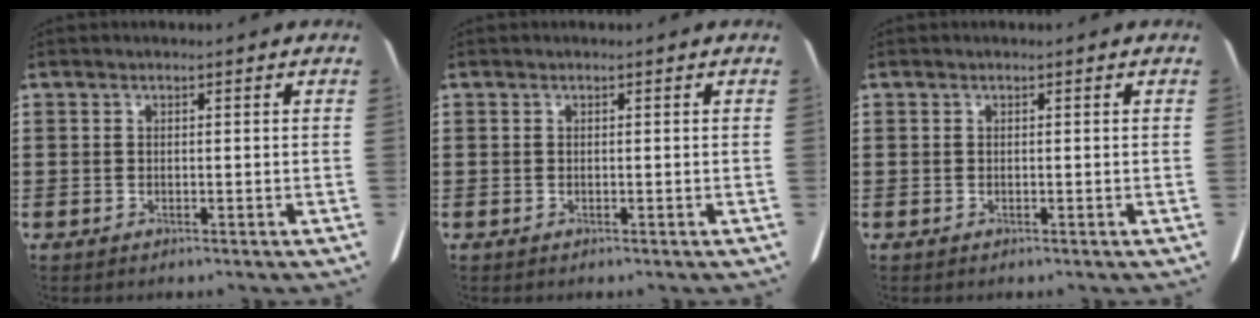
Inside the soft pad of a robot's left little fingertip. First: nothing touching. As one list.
[{"total": 0.0}, {"total": 0.0}]